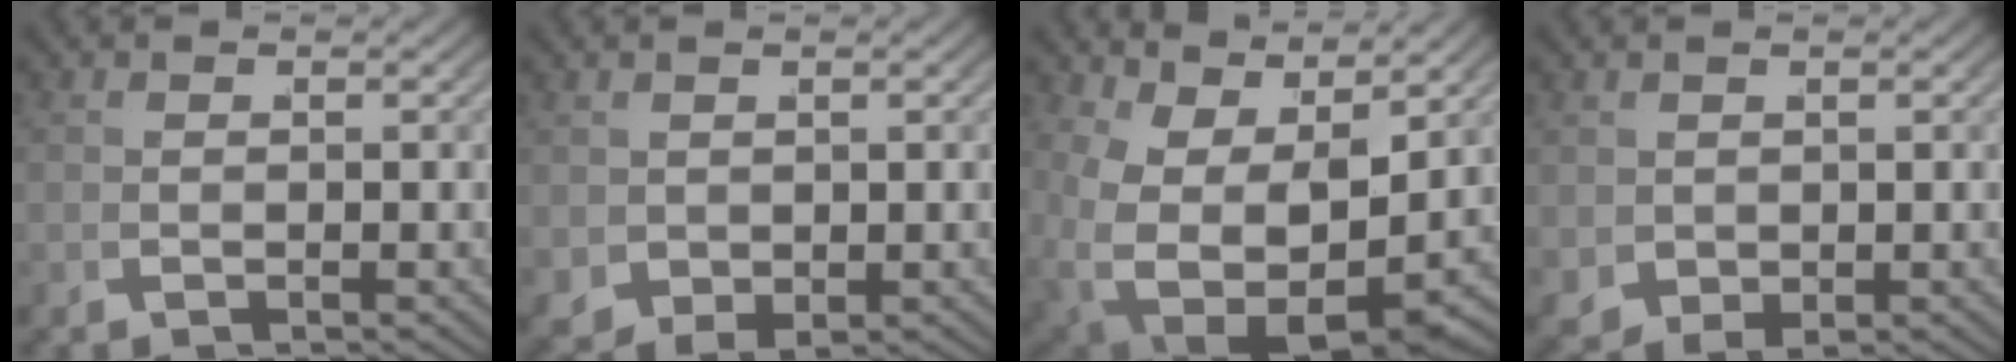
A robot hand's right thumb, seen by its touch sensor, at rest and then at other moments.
{"total": 3.0, "force": [0.2, 2.5, 1.6], "torque": [-0.042, -0.023, 0.028]}
{"total": 11.9, "force": [-0.9, 7.9, 8.9], "torque": [-0.215, -0.072, 0.024]}
{"total": 2.6, "force": [0.4, 2.1, 1.4], "torque": [-0.037, -0.018, 0.028]}